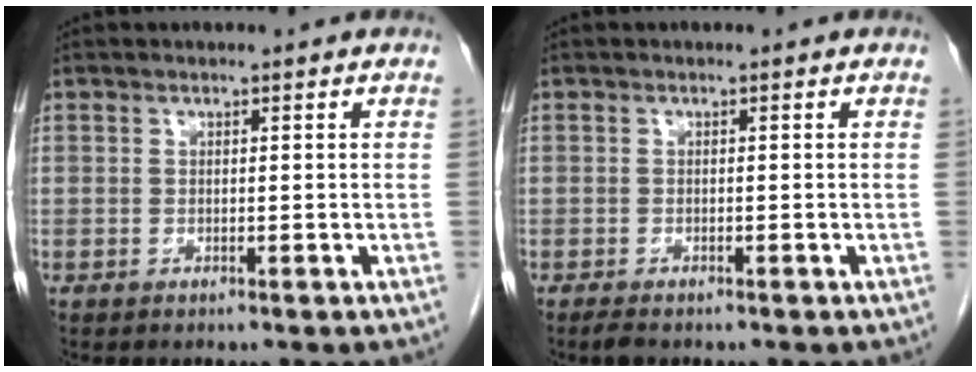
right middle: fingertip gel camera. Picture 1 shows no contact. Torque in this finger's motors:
{"motor_torque": [-0.02, 0.10, -0.02, -0.01]}